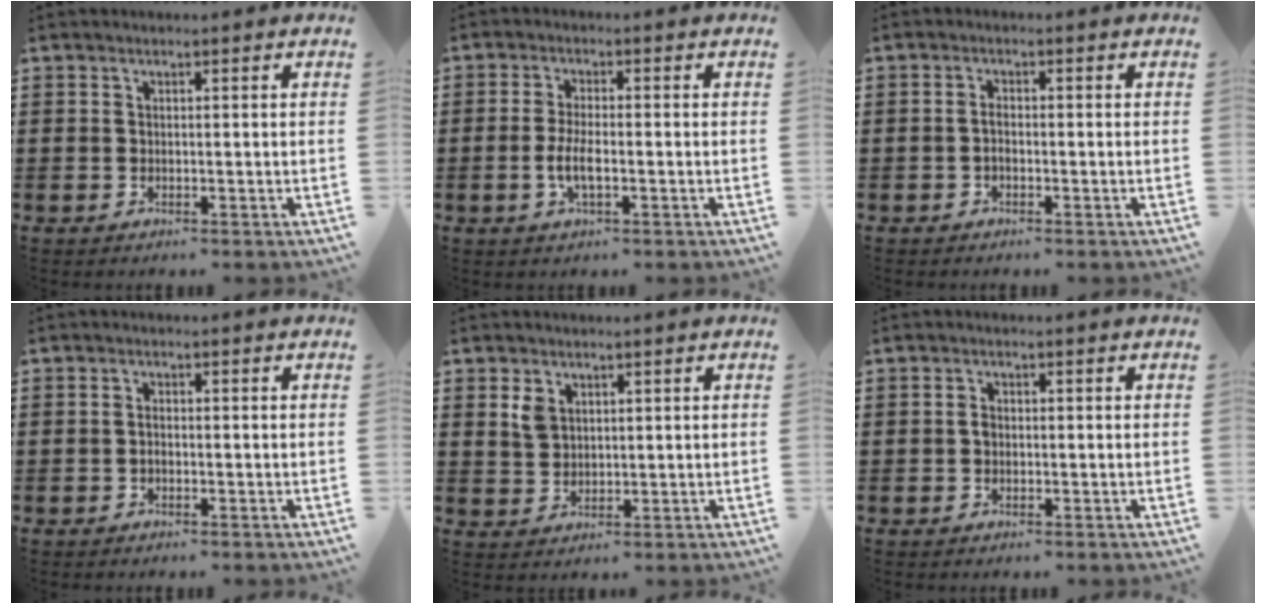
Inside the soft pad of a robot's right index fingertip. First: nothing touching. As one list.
[{"total": 4.2, "force": [-1.1, 1.1, 3.8], "torque": [-0.087, -0.005, -0.027]}, {"total": 1.3, "force": [-0.6, 0.6, 1.0], "torque": [-0.021, 0.000, -0.011]}, {"total": 0.9, "force": [-0.4, 0.5, 0.6], "torque": [-0.013, -0.002, -0.007]}, {"total": 2.9, "force": [1.6, 1.9, 1.5], "torque": [-0.035, 0.006, 0.029]}, {"total": 1.2, "force": [-0.2, 0.8, 0.8], "torque": [-0.018, 0.002, -0.004]}]